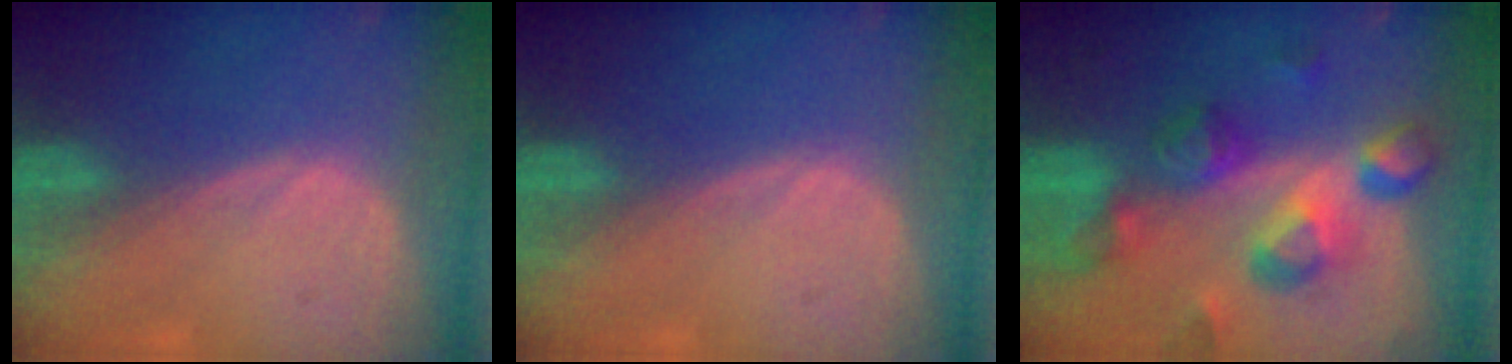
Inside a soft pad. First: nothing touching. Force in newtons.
{"total": 0.0}
{"total": 10.5, "press": 9.4, "slide": 4.7}